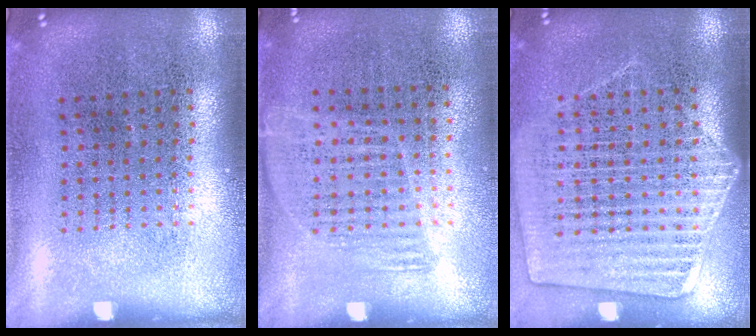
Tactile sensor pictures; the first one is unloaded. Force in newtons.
{"total": 1.1, "press": 0.9, "slide": 0.6}
{"total": 1.6, "press": 1.5, "slide": 0.5}